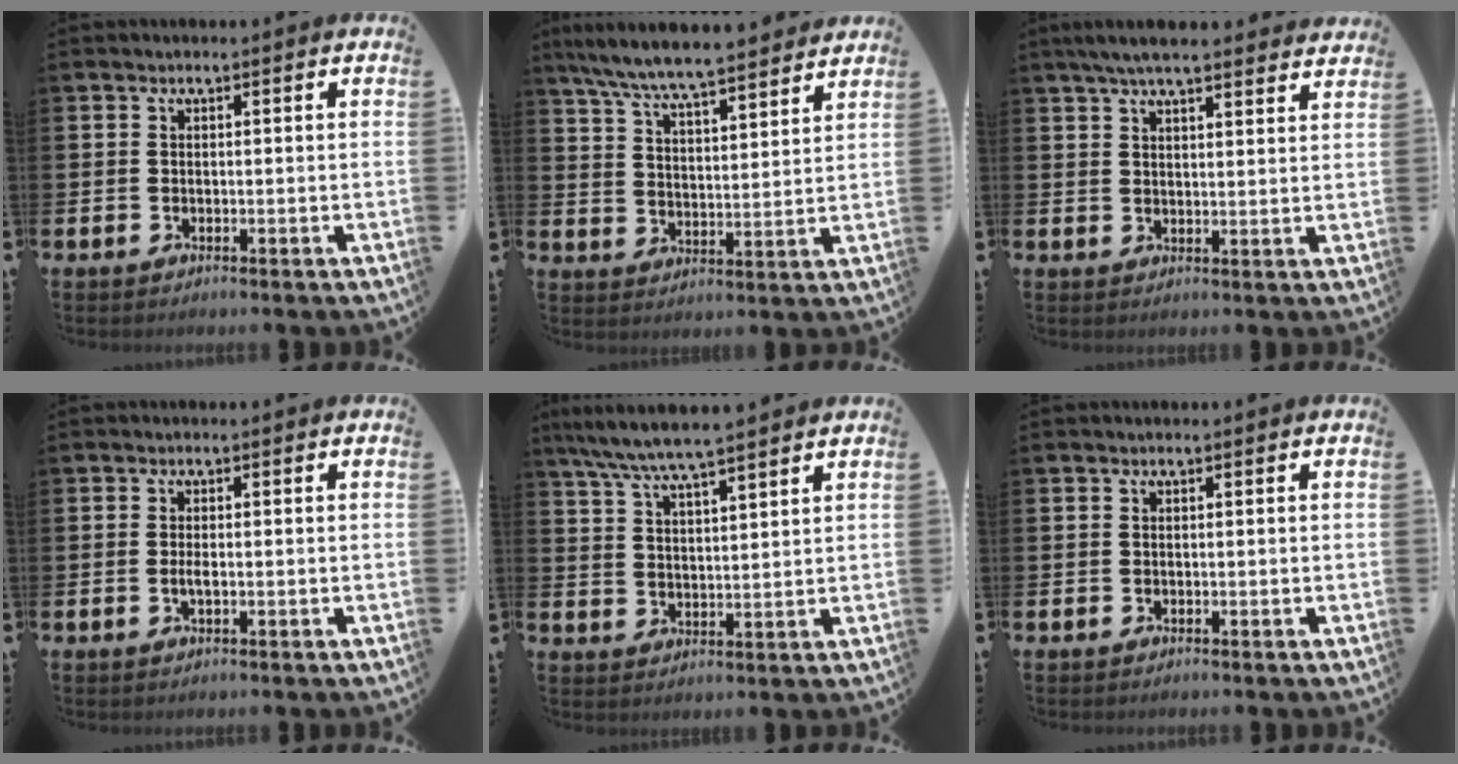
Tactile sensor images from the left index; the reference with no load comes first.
{"total": 7.6, "force": [7.3, 0.2, 2.1], "torque": [-0.071, -0.053, 0.127]}
{"total": 5.4, "force": [5.0, 0.7, 2.0], "torque": [-0.047, -0.013, 0.091]}
{"total": 1.2, "force": [-0.2, 0.4, 1.1], "torque": [-0.027, 0.004, -0.004]}
{"total": 6.7, "force": [6.3, 0.3, 2.4], "torque": [-0.069, -0.024, 0.112]}
{"total": 0.0}